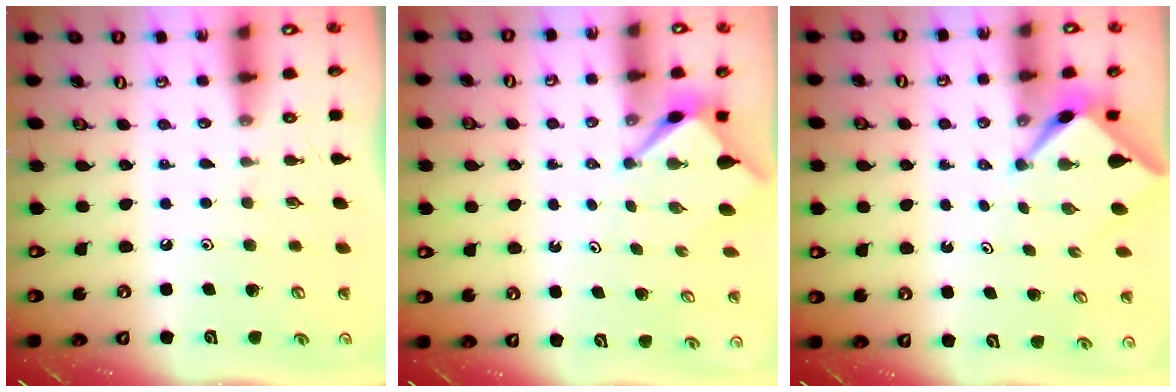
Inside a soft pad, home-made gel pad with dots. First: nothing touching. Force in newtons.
{"total": 3.1, "press": 3.1, "slide": 0.3}
{"total": 2.8, "press": 2.7, "slide": 0.3}